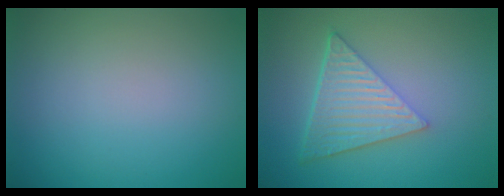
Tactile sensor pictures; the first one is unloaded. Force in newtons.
{"total": 6.4, "press": 4.3, "slide": 4.7}